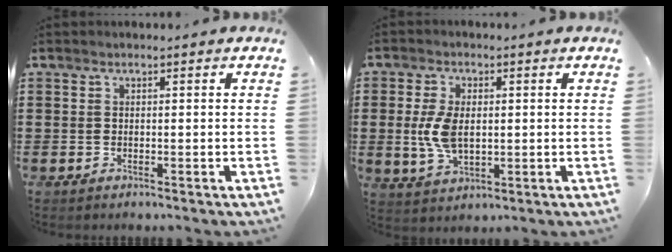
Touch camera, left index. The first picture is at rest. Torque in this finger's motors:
{"motor_torque": [1.21, 0.30, 0.44, 0.12]}